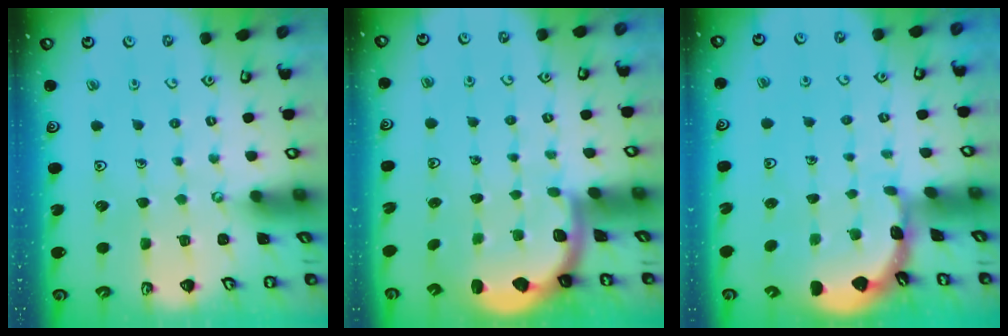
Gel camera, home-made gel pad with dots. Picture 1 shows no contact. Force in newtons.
{"total": 2.0, "press": 1.9, "slide": 0.5}
{"total": 1.7, "press": 1.7, "slide": 0.1}